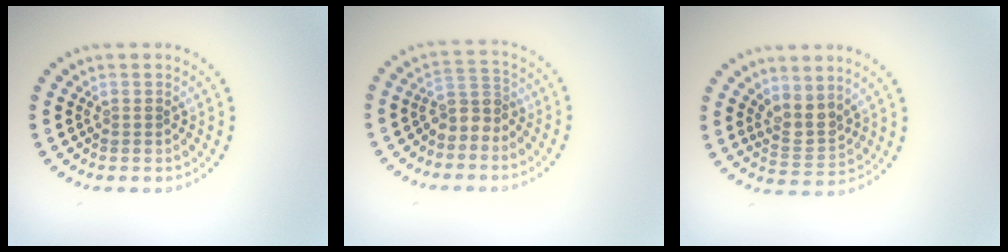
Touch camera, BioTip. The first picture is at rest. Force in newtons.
{"total": 2.5, "press": 2.0, "slide": 1.5}
{"total": 2.6, "press": 2.1, "slide": 1.7}